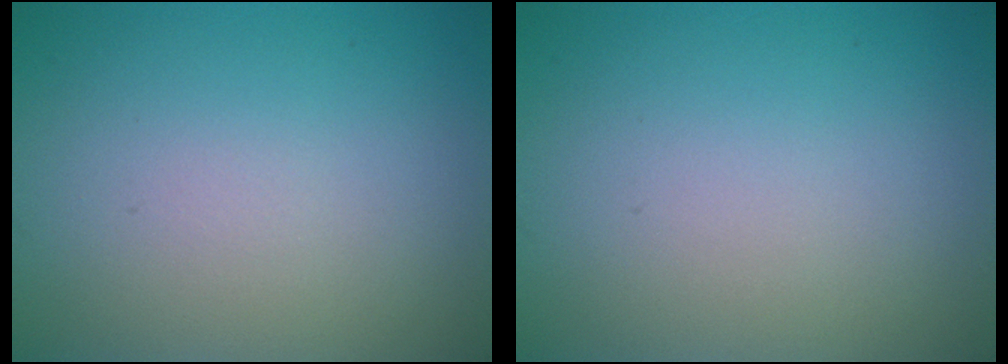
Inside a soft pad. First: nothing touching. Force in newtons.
{"total": 0.0}